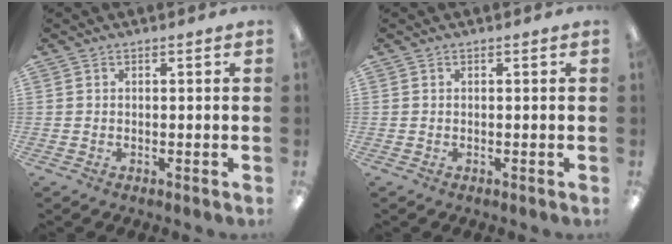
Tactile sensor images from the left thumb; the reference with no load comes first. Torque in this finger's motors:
{"motor_torque": [0.00, 0.00, -0.20, 0.20, 0.00]}